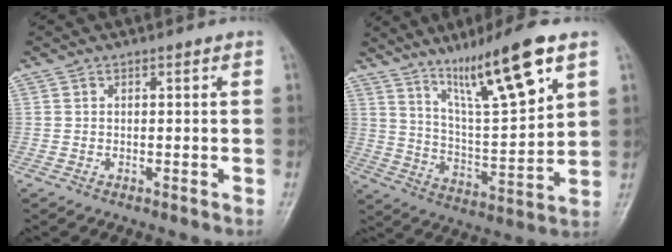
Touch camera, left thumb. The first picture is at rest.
{"total": 16.0, "force": [9.8, 2.3, 12.5], "torque": [-0.206, -0.053, 0.180]}